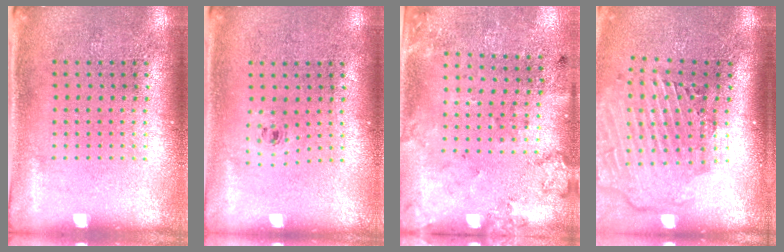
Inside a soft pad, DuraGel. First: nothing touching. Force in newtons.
{"total": 0.5, "press": 0.3, "slide": 0.4}
{"total": 2.0, "press": 1.3, "slide": 1.5}
{"total": 2.9, "press": 2.2, "slide": 1.8}